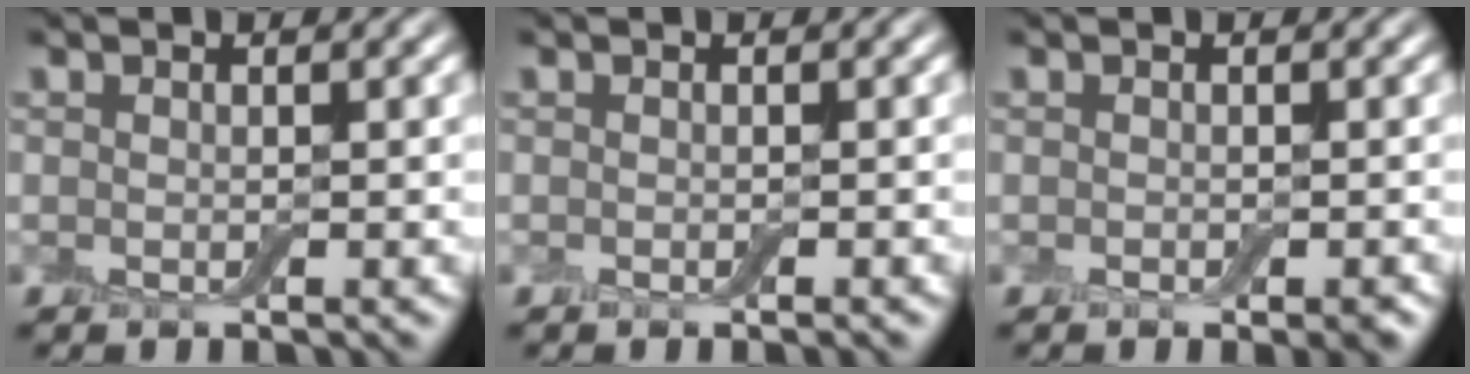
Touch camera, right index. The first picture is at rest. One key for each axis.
{"total": 0.5, "fx": -0.4, "fy": 0.1, "fz": 0.3, "tx": -0.004, "ty": -0.001, "tz": -0.005}
{"total": 1.0, "fx": -0.5, "fy": 0.4, "fz": 0.7, "tx": -0.013, "ty": -0.003, "tz": -0.007}